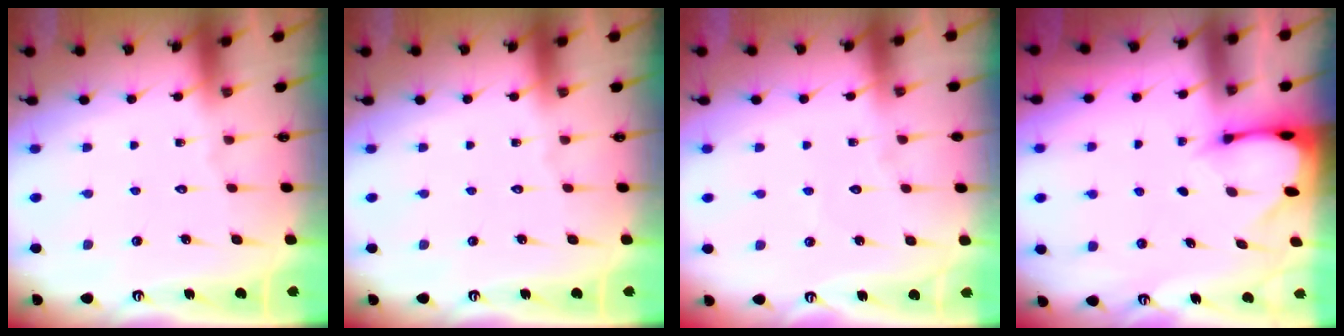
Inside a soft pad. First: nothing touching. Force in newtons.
{"total": 0.0}
{"total": 2.6, "press": 2.6, "slide": 0.3}
{"total": 2.3, "press": 2.3, "slide": 0.1}